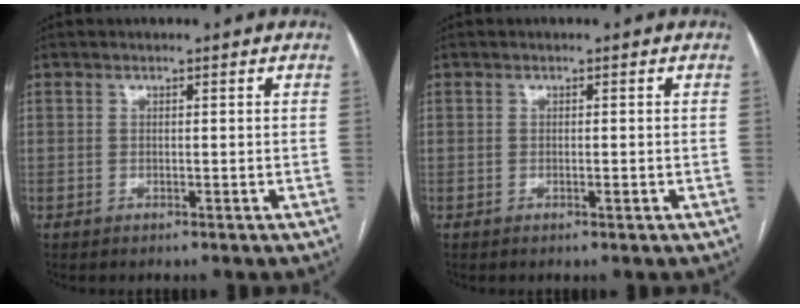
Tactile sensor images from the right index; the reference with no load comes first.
{"total": 0.8, "force": [-0.3, 0.0, 0.7], "torque": [-0.017, -0.001, -0.002]}